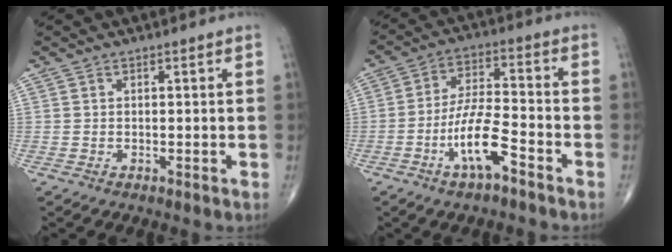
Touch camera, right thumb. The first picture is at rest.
{"total": 10.1, "force": [-5.1, 2.7, 8.3], "torque": [-0.164, 0.034, -0.094]}